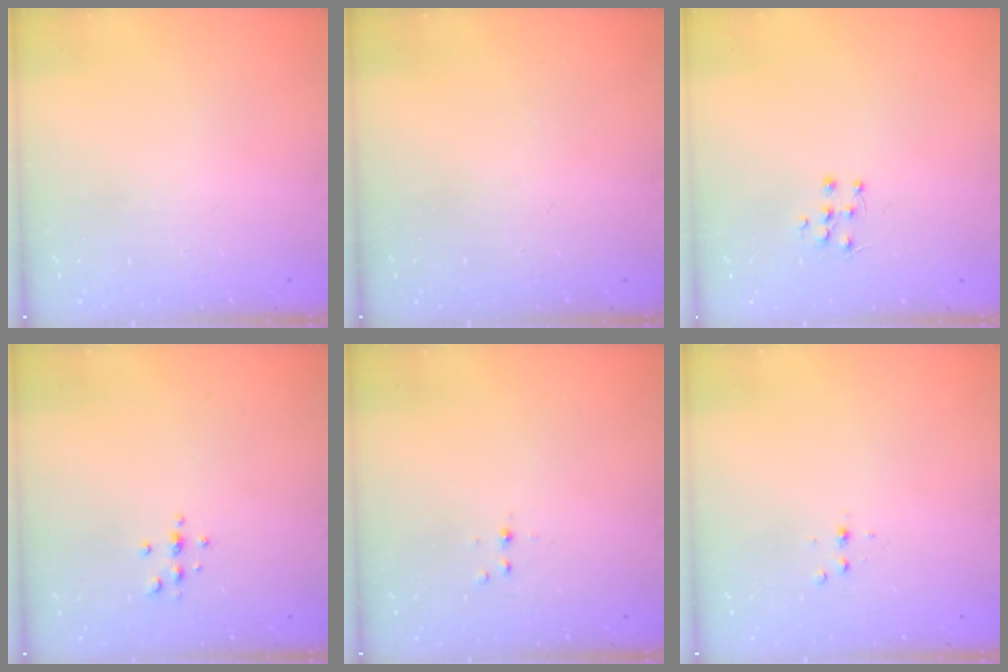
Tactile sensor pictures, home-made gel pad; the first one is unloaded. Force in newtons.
{"total": 0.0}
{"total": 4.9, "press": 4.9, "slide": 0.4}
{"total": 2.9, "press": 2.9, "slide": 0.4}
{"total": 3.0, "press": 2.6, "slide": 1.5}
{"total": 2.3, "press": 2.3, "slide": 0.3}